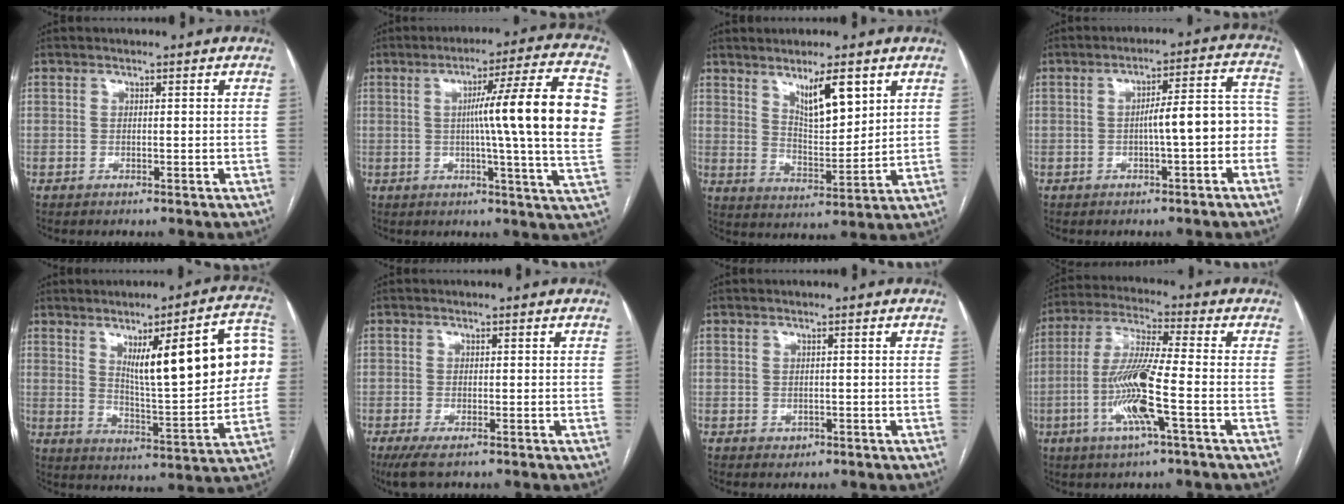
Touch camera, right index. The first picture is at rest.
{"total": 18.7, "force": [2.4, -0.9, 18.5], "torque": [-0.245, 0.006, 0.020]}
{"total": 8.3, "force": [4.7, 1.9, 6.5], "torque": [-0.116, -0.008, 0.088]}
{"total": 8.2, "force": [-1.7, 1.7, 7.8], "torque": [-0.100, 0.041, -0.023]}
{"total": 19.2, "force": [4.7, 3.2, 18.4], "torque": [-0.245, 0.015, 0.069]}
{"total": 3.4, "force": [-1.9, 1.0, 2.6], "torque": [-0.052, -0.008, -0.031]}
{"total": 1.1, "force": [-0.3, 0.9, 0.4], "torque": [-0.004, 0.002, -0.001]}
{"total": 12.2, "force": [-3.5, 0.2, 11.7], "torque": [-0.241, -0.007, -0.073]}